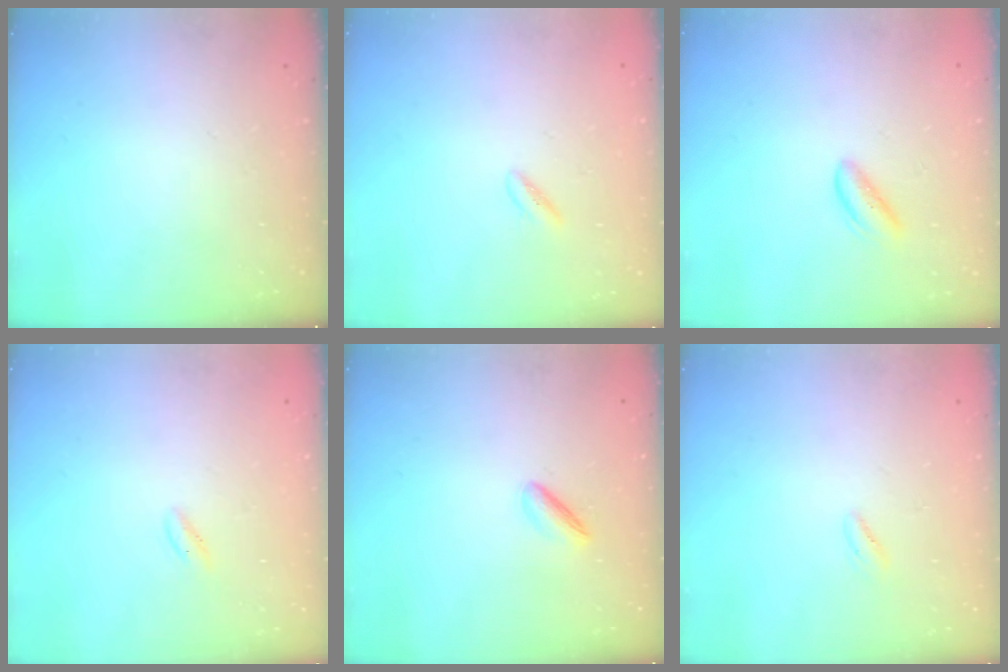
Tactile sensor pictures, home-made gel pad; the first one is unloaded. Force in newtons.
{"total": 2.1, "press": 2.0, "slide": 0.8}
{"total": 2.3, "press": 2.3, "slide": 0.3}
{"total": 0.5, "press": 0.0, "slide": 0.5}
{"total": 3.3, "press": 3.2, "slide": 0.8}
{"total": 0.7, "press": 0.5, "slide": 0.5}